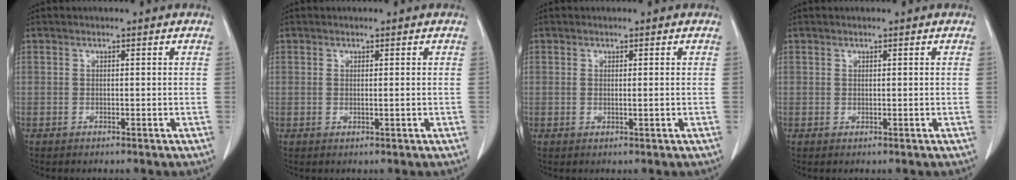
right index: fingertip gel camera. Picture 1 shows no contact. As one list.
[{"total": 0.7, "force": [0.0, 0.1, 0.7], "torque": [-0.019, -0.003, 0.001]}, {"total": 1.0, "force": [0.0, 0.2, 1.0], "torque": [-0.023, -0.003, 0.001]}, {"total": 0.0}]